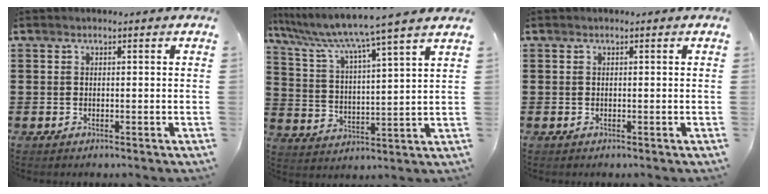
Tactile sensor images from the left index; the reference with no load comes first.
{"total": 6.8, "force": [6.0, -1.2, 3.1], "torque": [-0.088, -0.049, 0.092]}
{"total": 0.0}